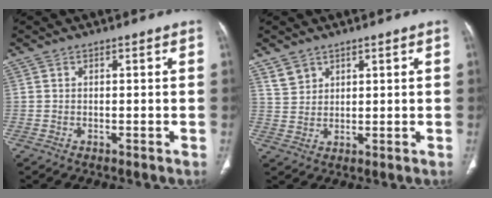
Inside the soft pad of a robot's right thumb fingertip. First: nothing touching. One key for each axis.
{"total": 3.2, "fx": 2.4, "fy": 2.1, "fz": 0.5, "tx": 0.004, "ty": -0.013, "tz": 0.050}